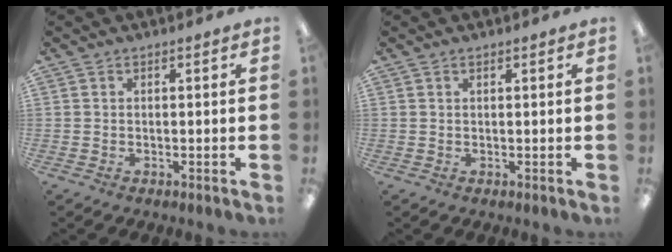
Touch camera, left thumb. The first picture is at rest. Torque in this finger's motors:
{"motor_torque": [-0.25, 0.07, -0.20, 0.03, -0.03]}